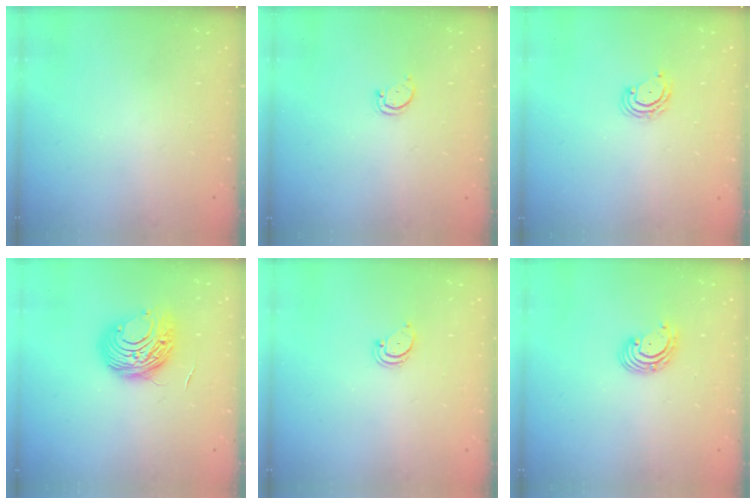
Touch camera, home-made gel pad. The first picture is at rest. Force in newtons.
{"total": 2.6, "press": 2.5, "slide": 0.4}
{"total": 5.0, "press": 5.0, "slide": 0.4}
{"total": 10.5, "press": 10.5, "slide": 0.9}
{"total": 1.9, "press": 1.9, "slide": 0.2}
{"total": 2.7, "press": 2.7, "slide": 0.3}